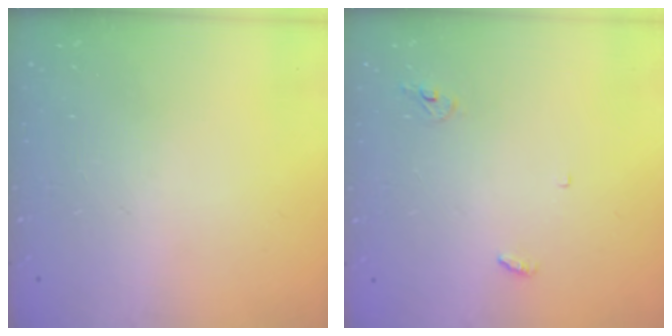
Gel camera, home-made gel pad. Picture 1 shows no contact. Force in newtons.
{"total": 3.1, "press": 3.1, "slide": 0.2}